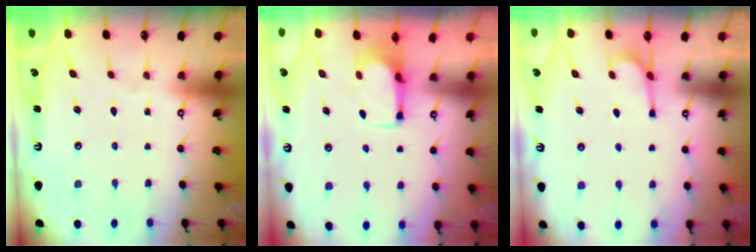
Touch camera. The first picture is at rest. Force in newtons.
{"total": 2.4, "press": 2.2, "slide": 1.1}
{"total": 1.5, "press": 1.0, "slide": 1.1}